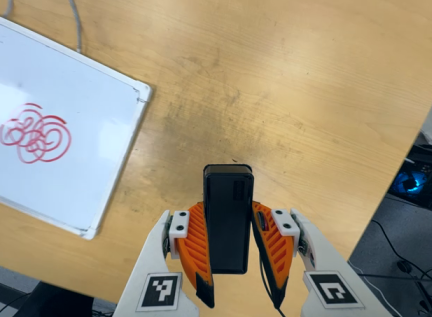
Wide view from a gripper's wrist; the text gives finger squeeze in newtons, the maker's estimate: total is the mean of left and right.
{"total": 4.1, "left": 2.5, "right": 5.7}